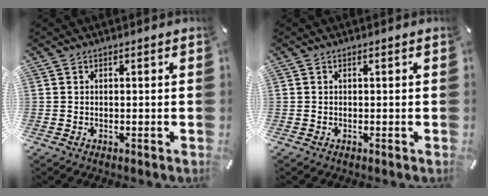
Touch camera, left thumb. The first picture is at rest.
{"total": 0.0}